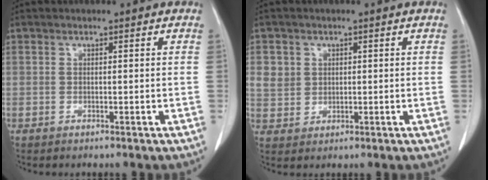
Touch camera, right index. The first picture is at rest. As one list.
[{"total": 4.2, "force": [1.4, 3.9, 0.8], "torque": [-0.008, 0.005, 0.035]}]